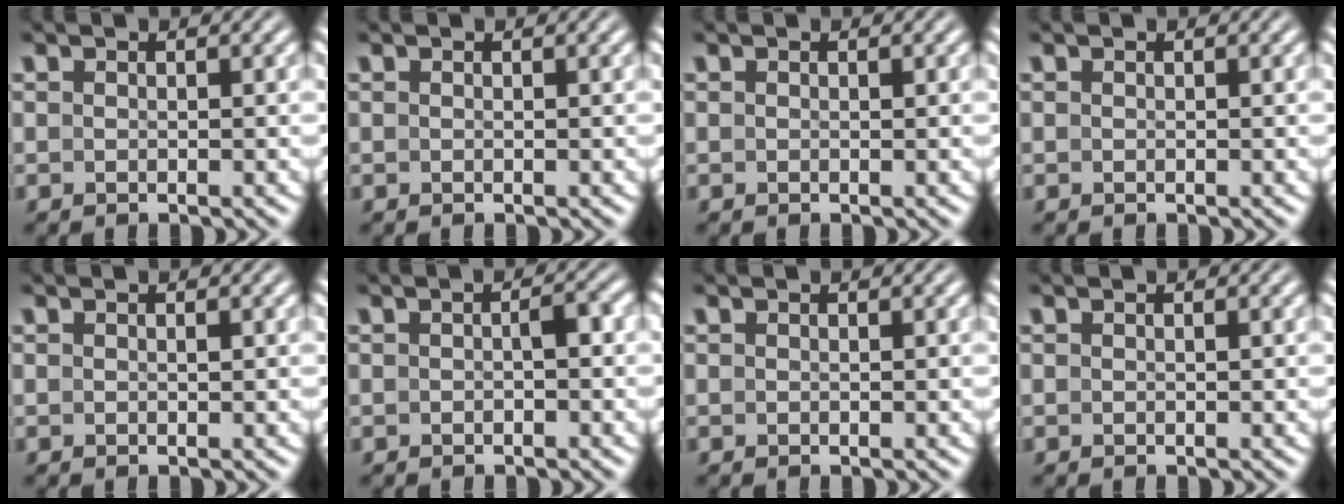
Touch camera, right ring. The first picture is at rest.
{"total": 0.0}
{"total": 0.0}
{"total": 0.0}
{"total": 0.0}
{"total": 1.1, "force": [-0.4, 0.2, 1.0], "torque": [-0.014, -0.001, -0.004]}
{"total": 0.0}
{"total": 0.0}